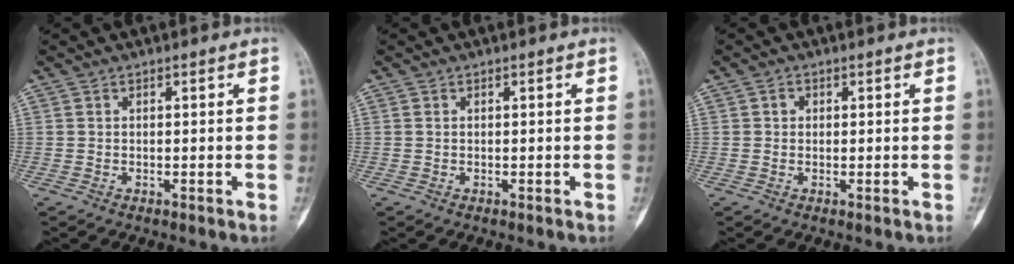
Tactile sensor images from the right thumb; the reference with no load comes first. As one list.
[{"total": 0.0}, {"total": 1.1, "force": [0.3, 1.0, 0.4], "torque": [0.001, 0.002, 0.003]}]